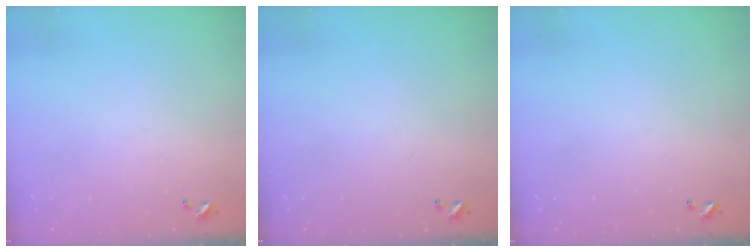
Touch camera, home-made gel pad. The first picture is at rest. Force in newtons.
{"total": 0.0}
{"total": 0.0}